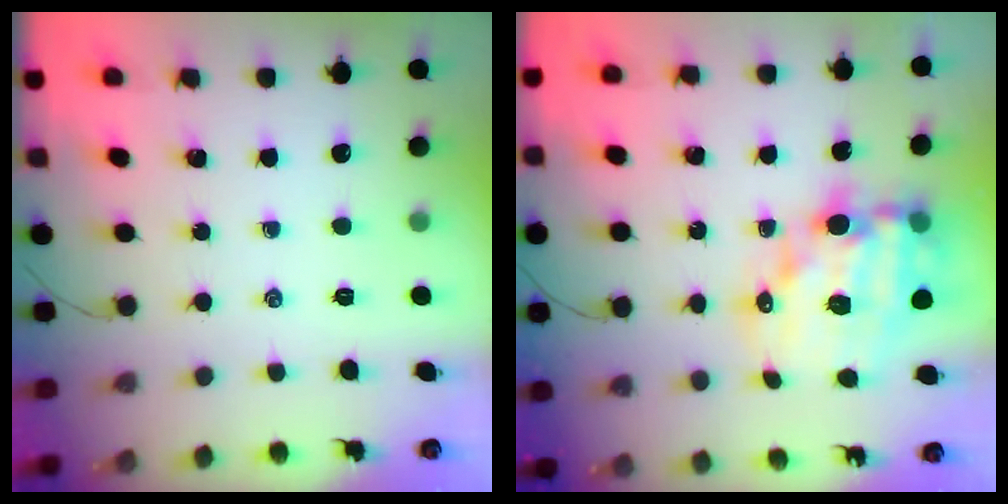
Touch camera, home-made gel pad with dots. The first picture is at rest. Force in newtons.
{"total": 17.8, "press": 17.4, "slide": 4.0}